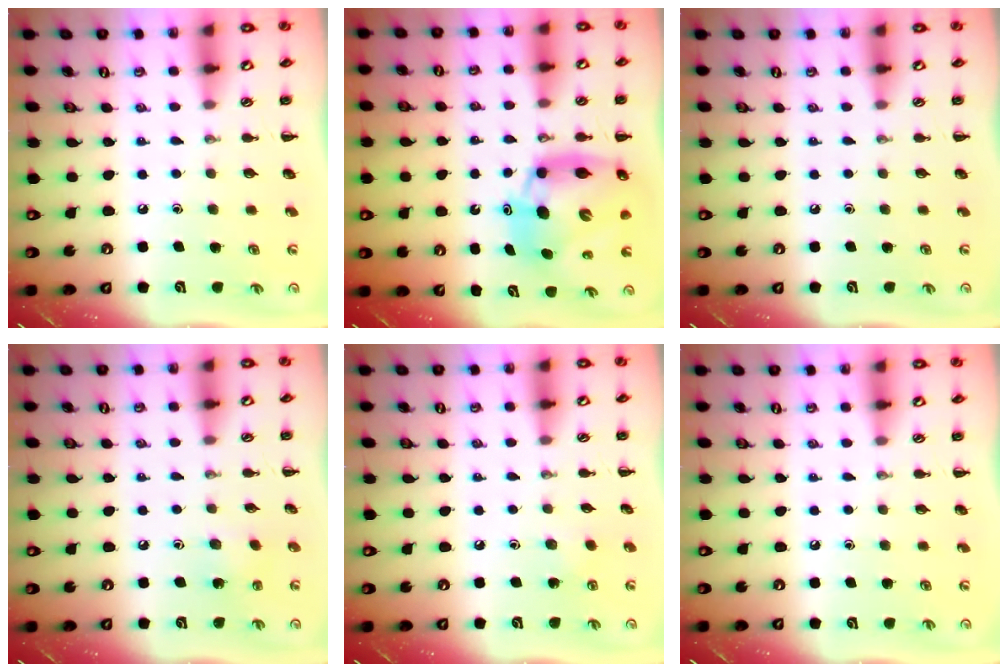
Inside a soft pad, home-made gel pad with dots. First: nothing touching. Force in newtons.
{"total": 12.9, "press": 12.4, "slide": 3.6}
{"total": 0.0}
{"total": 4.4, "press": 4.2, "slide": 1.2}
{"total": 2.8, "press": 2.7, "slide": 0.8}
{"total": 0.0}